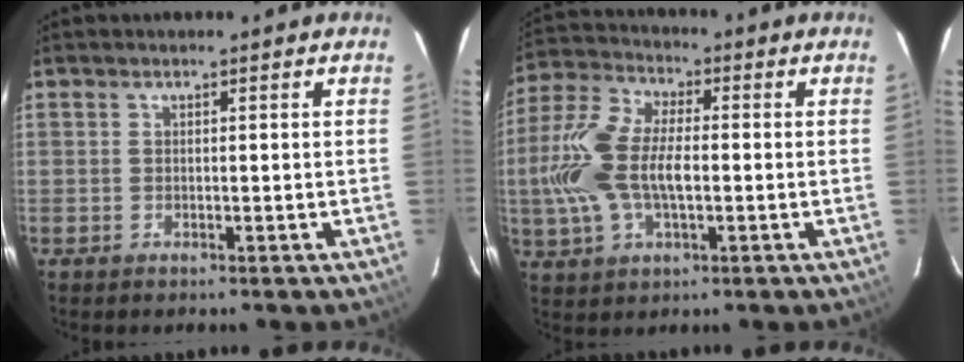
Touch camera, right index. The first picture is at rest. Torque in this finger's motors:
{"motor_torque": [0.48, -0.16, 0.54, 0.21]}